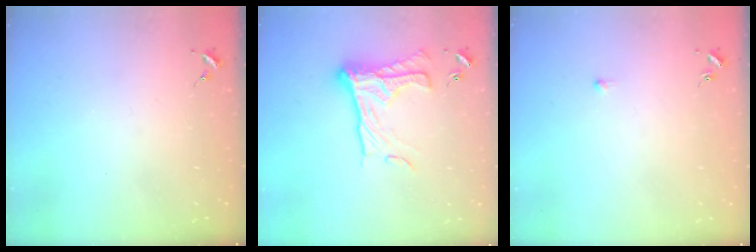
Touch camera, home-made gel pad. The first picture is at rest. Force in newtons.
{"total": 17.1, "press": 17.0, "slide": 1.3}
{"total": 2.9, "press": 2.8, "slide": 0.6}